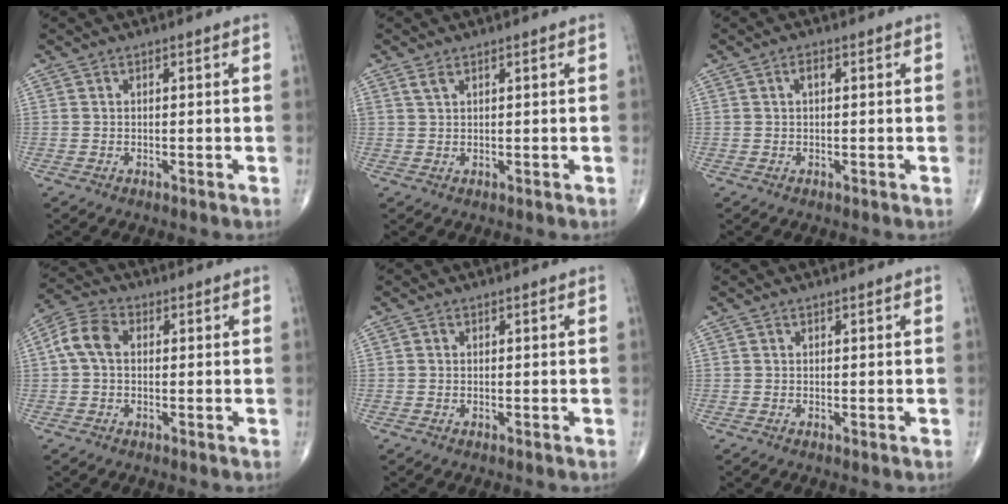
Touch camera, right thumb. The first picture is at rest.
{"total": 1.3, "force": [0.9, 0.5, 0.8], "torque": [-0.018, 0.003, 0.022]}
{"total": 1.5, "force": [0.3, 0.8, 1.3], "torque": [-0.022, 0.005, 0.004]}
{"total": 6.3, "force": [0.6, 4.3, 4.6], "torque": [-0.094, 0.021, 0.005]}
{"total": 0.0}
{"total": 0.0}